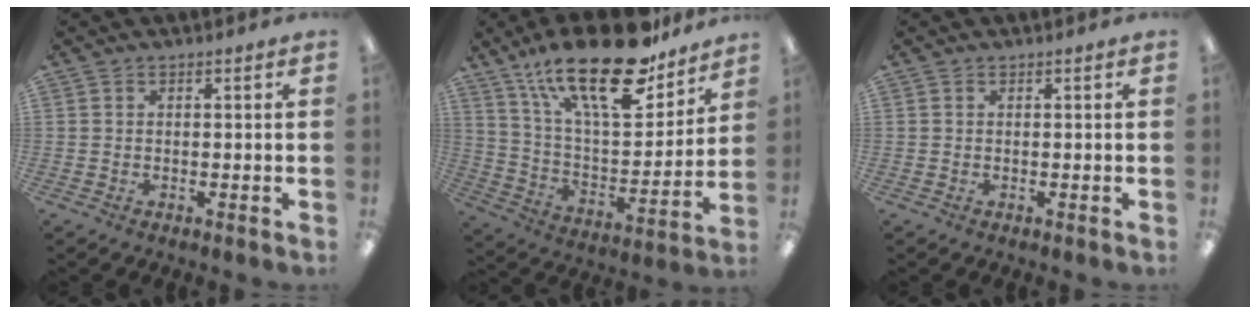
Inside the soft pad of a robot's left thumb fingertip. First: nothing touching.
{"total": 26.3, "force": [17.6, 9.8, 16.9], "torque": [-0.276, -0.100, 0.299]}
{"total": 0.0}